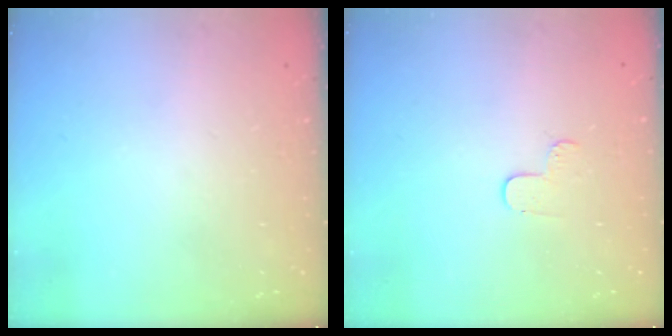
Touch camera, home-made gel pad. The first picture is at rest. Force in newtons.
{"total": 4.1, "press": 4.0, "slide": 0.4}